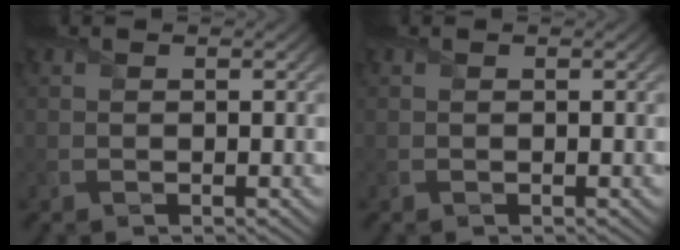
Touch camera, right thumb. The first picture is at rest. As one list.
[{"total": 0.0}]